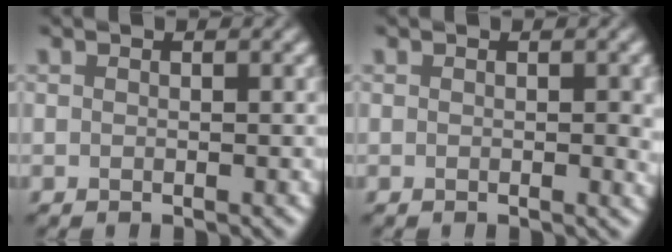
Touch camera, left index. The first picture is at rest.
{"total": 1.4, "force": [0.0, 0.4, 1.3], "torque": [-0.014, -0.004, 0.001]}